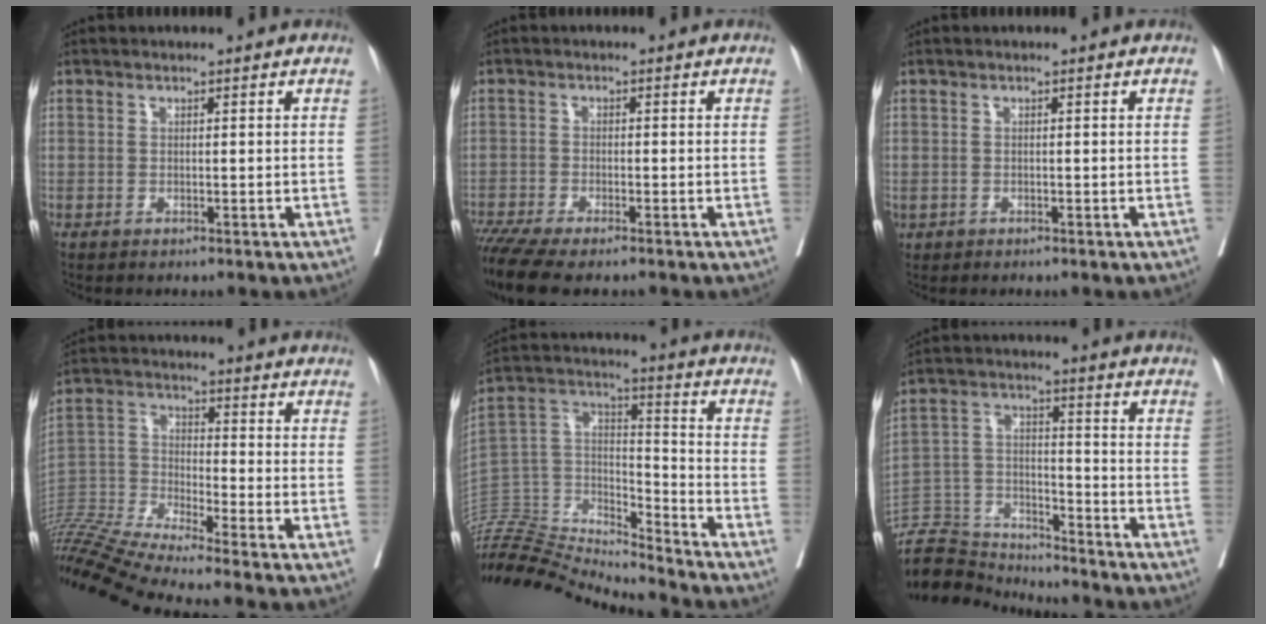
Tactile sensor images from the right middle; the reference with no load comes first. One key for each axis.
{"total": 8.1, "fx": -6.5, "fy": 1.6, "fz": 4.6, "tx": -0.078, "ty": -0.016, "tz": -0.109}
{"total": 1.4, "fx": -0.4, "fy": 1.1, "fz": 0.7, "tx": -0.017, "ty": 0.002, "tz": 0.002}
{"total": 17.3, "fx": -15.4, "fy": -2.2, "fz": 7.5, "tx": -0.156, "ty": -0.016, "tz": -0.284}
{"total": 21.6, "fx": -20.9, "fy": 1.4, "fz": 5.3, "tx": -0.112, "ty": 0.034, "tz": -0.369}
{"total": 10.8, "fx": -10.8, "fy": 0.9, "fz": -0.1, "tx": 0.003, "ty": 0.025, "tz": -0.203}